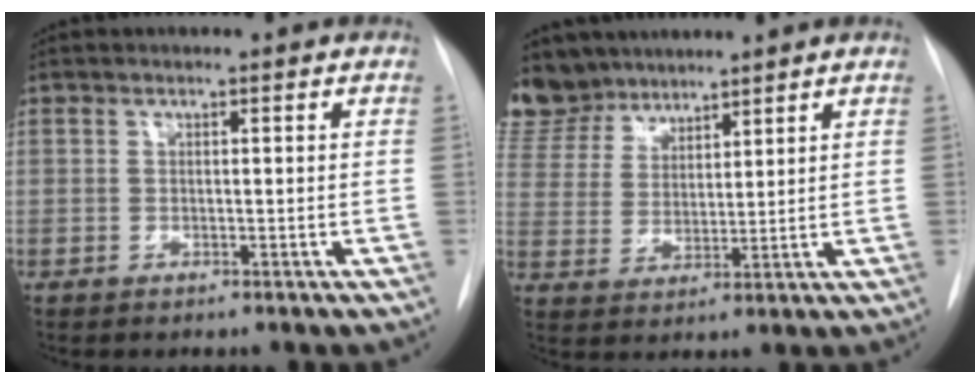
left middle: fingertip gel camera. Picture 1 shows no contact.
{"total": 10.4, "force": [9.2, 4.8, 1.2], "torque": [-0.033, 0.014, 0.193]}